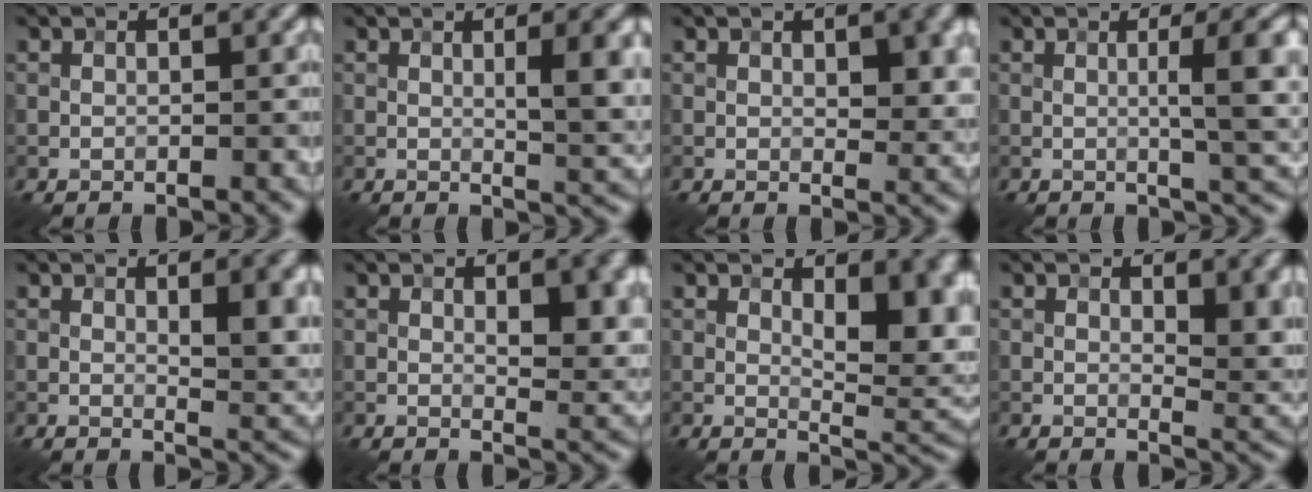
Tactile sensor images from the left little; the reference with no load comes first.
{"total": 4.9, "force": [0.6, 0.9, 4.8], "torque": [-0.069, 0.001, 0.010]}
{"total": 3.8, "force": [0.8, 1.6, 3.4], "torque": [-0.041, -0.001, 0.015]}
{"total": 5.8, "force": [0.2, 1.0, 5.7], "torque": [-0.081, 0.009, 0.004]}
{"total": 5.4, "force": [1.2, 1.6, 5.0], "torque": [-0.064, -0.002, 0.021]}
{"total": 5.9, "force": [1.4, 2.4, 5.2], "torque": [-0.064, -0.003, 0.026]}
{"total": 8.2, "force": [1.3, 3.4, 7.4], "torque": [-0.098, -0.001, 0.025]}
{"total": 5.1, "force": [1.3, 1.9, 4.5], "torque": [-0.056, -0.004, 0.022]}